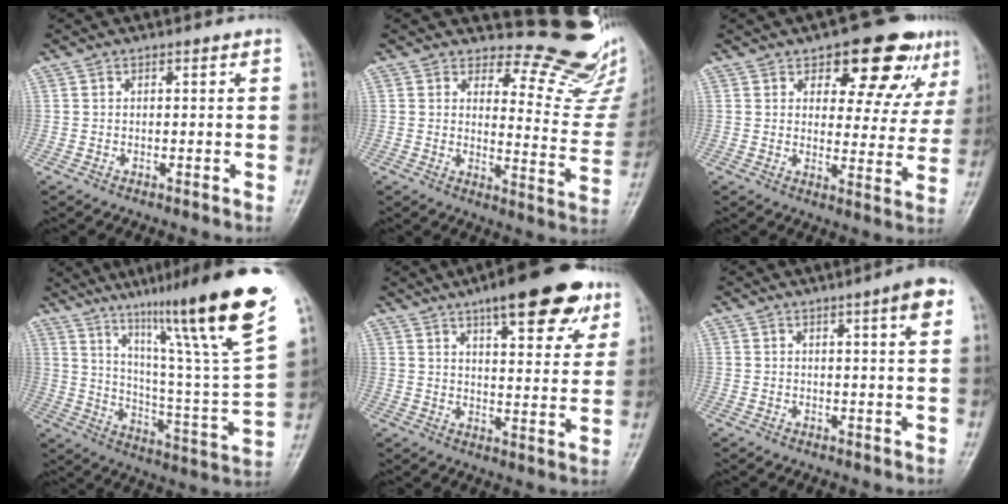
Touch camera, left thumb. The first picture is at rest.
{"total": 15.1, "force": [14.2, 4.5, 2.8], "torque": [0.017, -0.164, 0.157]}
{"total": 15.2, "force": [8.7, 7.1, 10.1], "torque": [-0.073, -0.032, 0.117]}
{"total": 28.9, "force": [18.5, 2.4, 22.1], "torque": [-0.318, -0.078, 0.294]}
{"total": 17.6, "force": [10.9, 5.6, 12.7], "torque": [-0.140, -0.033, 0.154]}
{"total": 4.8, "force": [2.3, 0.2, 4.2], "torque": [-0.051, -0.006, 0.032]}